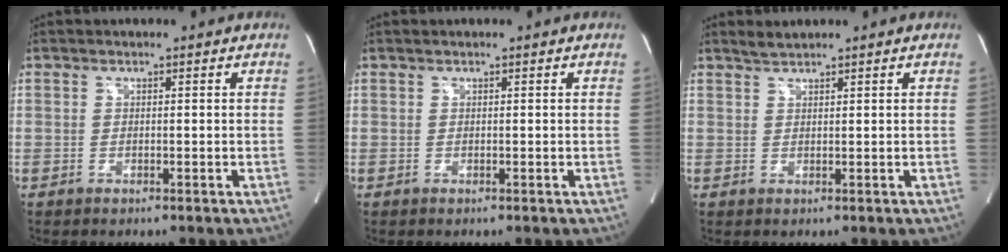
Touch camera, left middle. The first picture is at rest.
{"total": 0.0}
{"total": 1.5, "force": [1.5, -0.1, 0.3], "torque": [-0.012, 0.005, 0.034]}